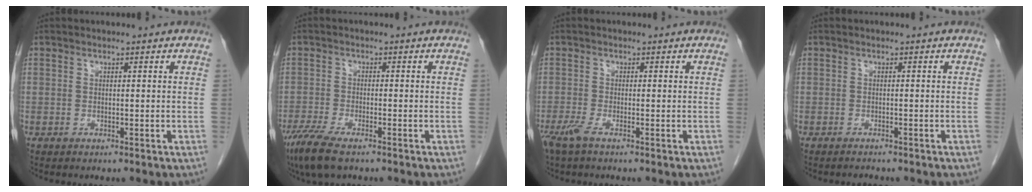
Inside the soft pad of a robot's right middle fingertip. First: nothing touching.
{"total": 6.5, "force": [-4.6, 1.3, 4.5], "torque": [-0.092, -0.018, -0.079]}
{"total": 2.5, "force": [-1.6, 0.3, 1.9], "torque": [-0.045, -0.007, -0.036]}
{"total": 1.3, "force": [-1.2, 0.3, 0.3], "torque": [-0.009, -0.002, -0.014]}